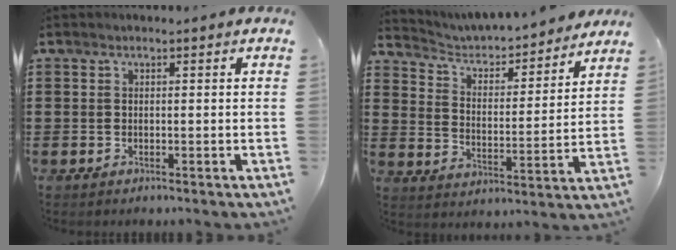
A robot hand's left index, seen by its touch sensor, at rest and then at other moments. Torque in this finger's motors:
{"motor_torque": [2.14, 0.00, 0.32, 0.09]}